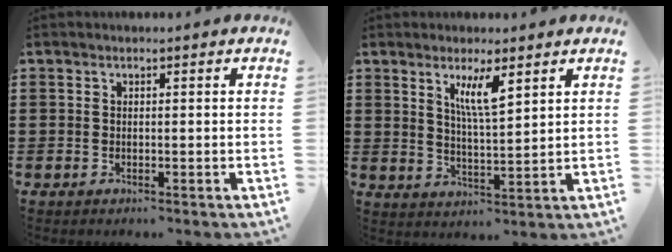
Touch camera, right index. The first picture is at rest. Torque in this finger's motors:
{"motor_torque": [0.54, 0.41, 0.15, 0.06]}